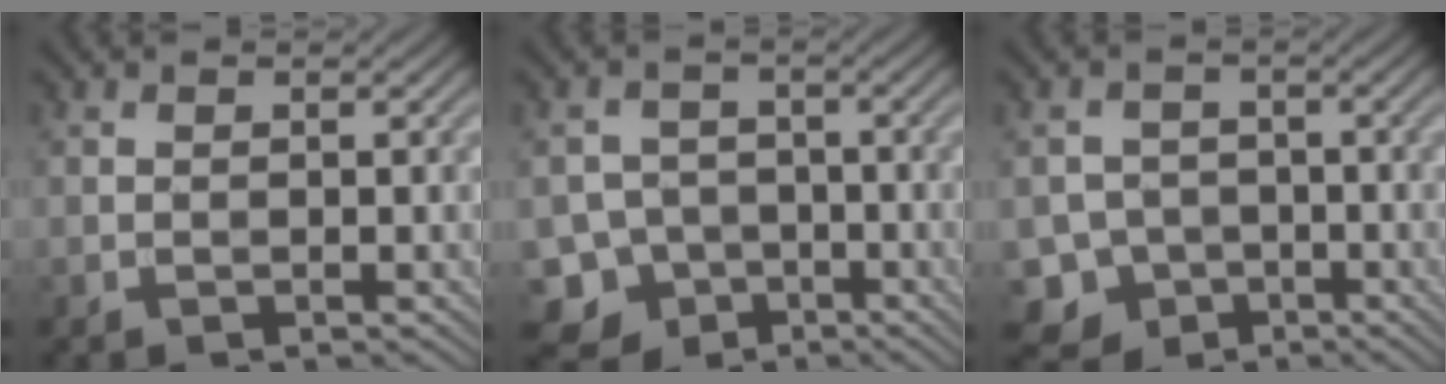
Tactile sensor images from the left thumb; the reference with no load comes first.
{"total": 8.7, "force": [-4.9, 7.0, 1.7], "torque": [-0.037, -0.021, -0.102]}
{"total": 7.1, "force": [-3.9, 5.8, 1.3], "torque": [-0.022, -0.018, -0.082]}